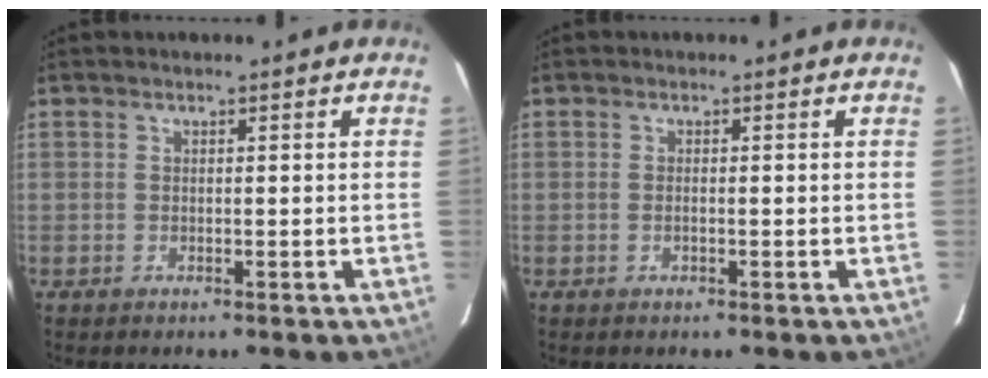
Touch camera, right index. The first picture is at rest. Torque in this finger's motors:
{"motor_torque": [-0.18, 0.09, -0.02, -0.01]}